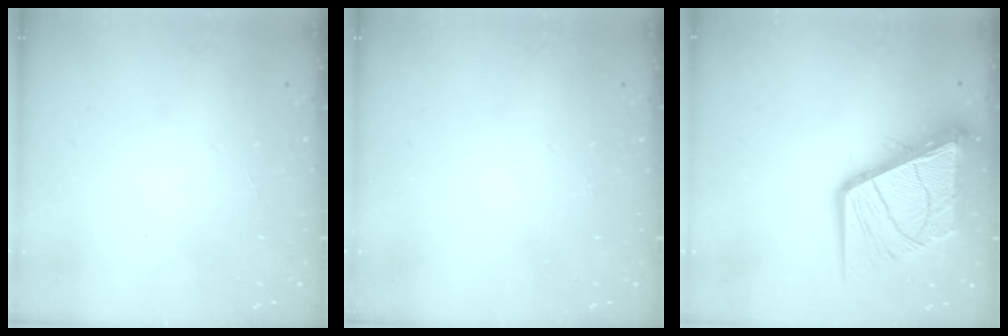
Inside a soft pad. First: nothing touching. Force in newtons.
{"total": 0.0}
{"total": 20.5, "press": 20.3, "slide": 2.5}